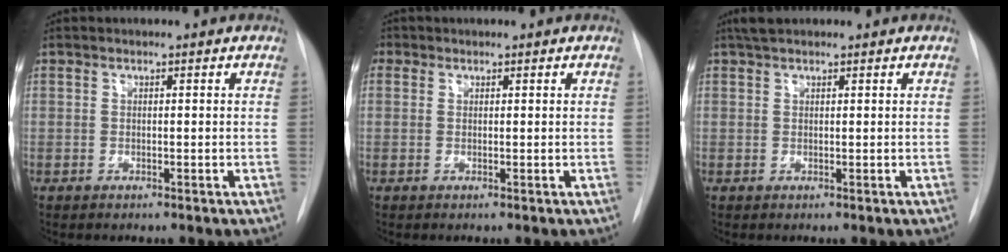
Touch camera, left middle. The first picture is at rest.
{"total": 1.7, "force": [0.7, 1.5, 0.4], "torque": [-0.004, 0.008, 0.011]}
{"total": 2.1, "force": [1.8, 0.7, 0.9], "torque": [-0.020, 0.015, 0.032]}